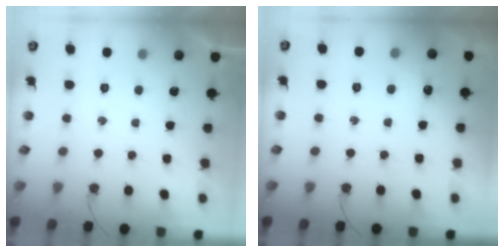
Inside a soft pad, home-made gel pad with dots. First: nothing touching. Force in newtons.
{"total": 4.3, "press": 4.2, "slide": 1.1}